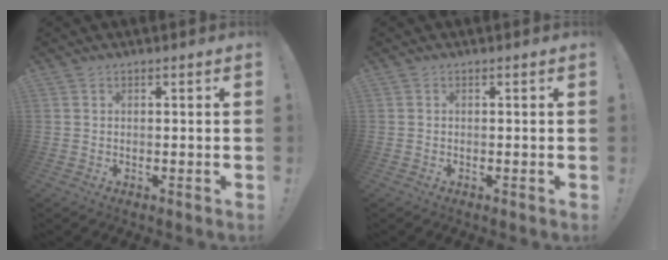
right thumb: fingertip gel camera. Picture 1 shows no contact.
{"total": 0.0}